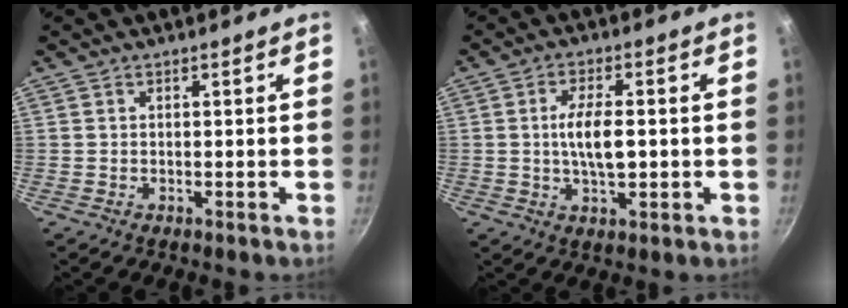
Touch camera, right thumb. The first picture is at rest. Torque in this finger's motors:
{"motor_torque": [1.49, 0.97, 1.73, -1.03, 0.61]}